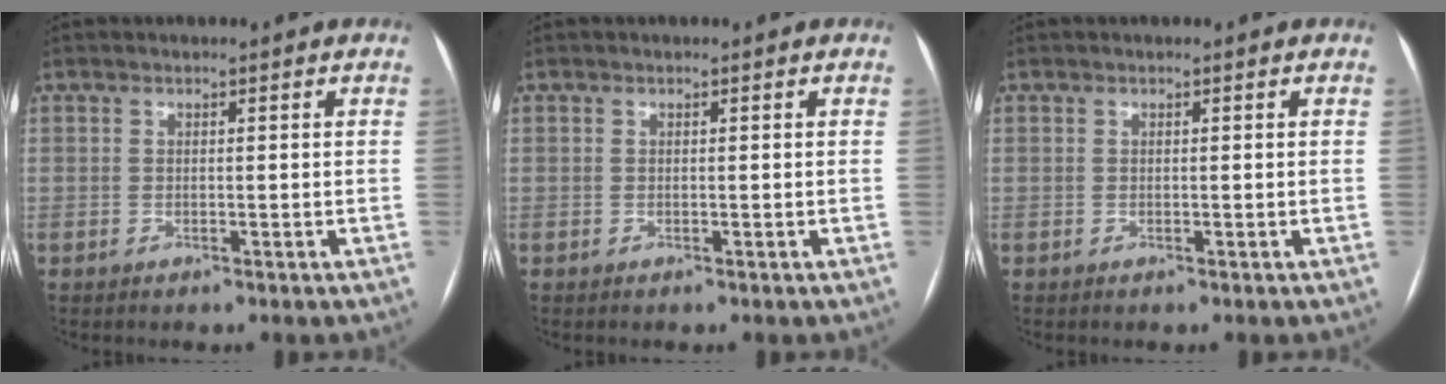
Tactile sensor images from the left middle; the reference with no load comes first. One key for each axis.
{"total": 0.0}
{"total": 0.0}